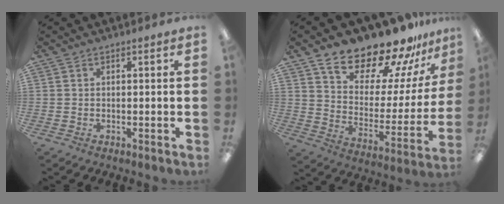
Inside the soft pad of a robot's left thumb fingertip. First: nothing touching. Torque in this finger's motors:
{"motor_torque": [0.51, 0.70, 1.48, -1.29, 0.09]}